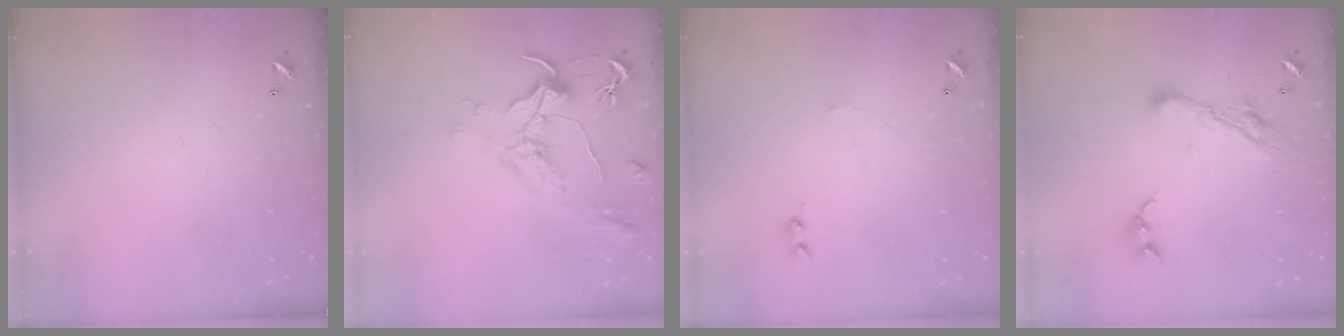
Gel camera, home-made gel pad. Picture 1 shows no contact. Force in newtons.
{"total": 1.6, "press": 1.3, "slide": 0.9}
{"total": 1.5, "press": 1.5, "slide": 0.5}
{"total": 7.9, "press": 7.8, "slide": 1.1}